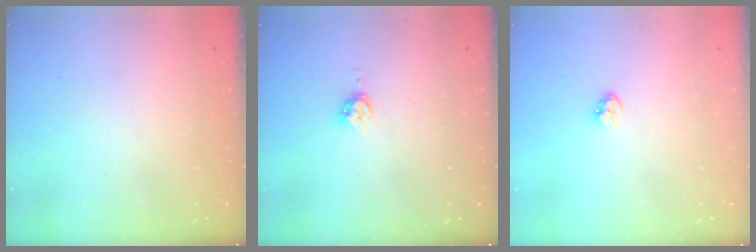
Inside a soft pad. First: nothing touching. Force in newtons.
{"total": 4.5, "press": 4.5, "slide": 0.0}
{"total": 3.4, "press": 3.4, "slide": 0.3}